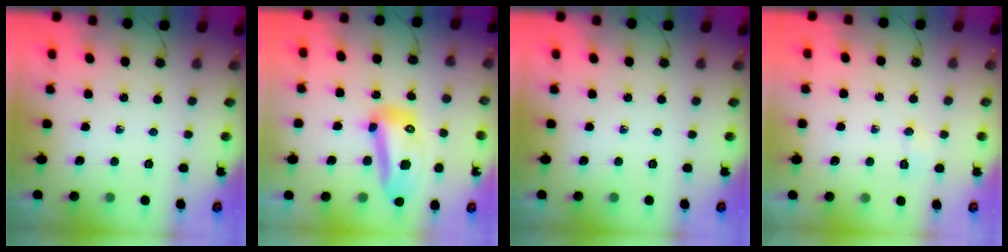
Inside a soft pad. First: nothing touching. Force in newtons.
{"total": 14.2, "press": 14.2, "slide": 1.5}
{"total": 0.0}
{"total": 2.9, "press": 2.9, "slide": 0.5}